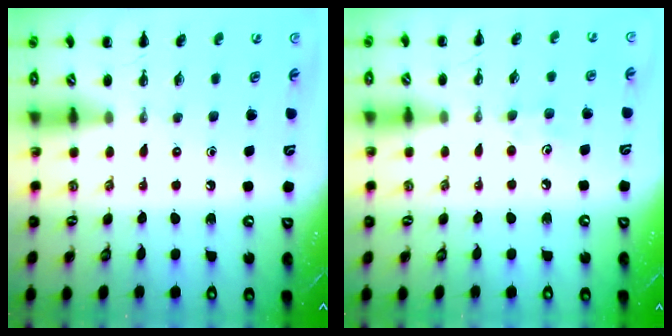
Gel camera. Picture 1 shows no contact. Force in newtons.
{"total": 5.1, "press": 4.9, "slide": 1.5}